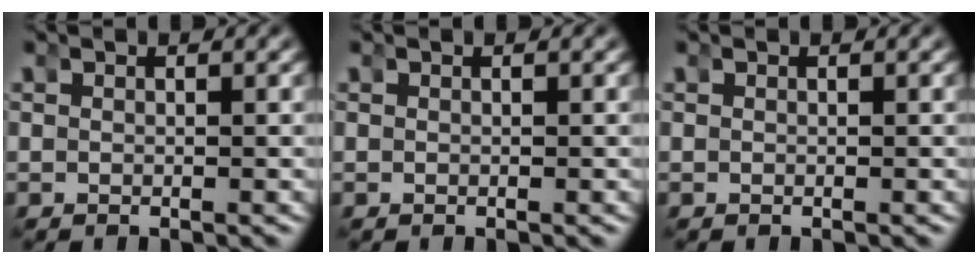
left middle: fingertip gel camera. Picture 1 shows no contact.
{"total": 0.0}
{"total": 0.0}